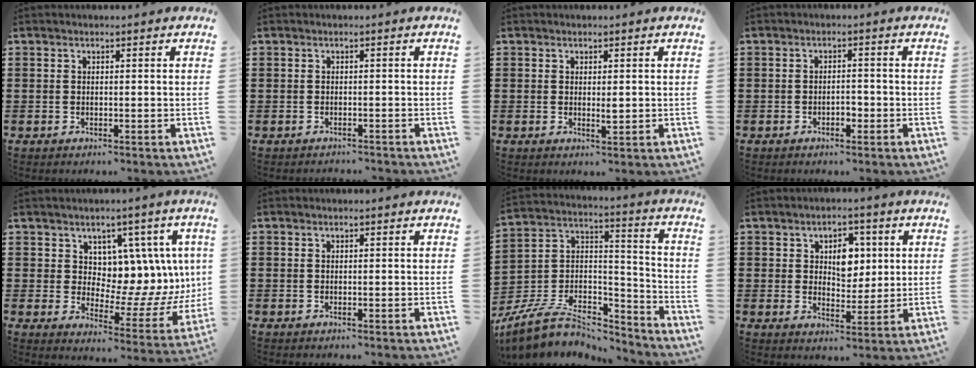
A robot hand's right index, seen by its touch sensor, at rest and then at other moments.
{"total": 1.0, "force": [-0.9, 0.3, -0.1], "torque": [-0.002, 0.004, -0.022]}
{"total": 1.5, "force": [0.1, 0.4, 1.4], "torque": [-0.027, 0.000, 0.002]}
{"total": 1.9, "force": [-0.9, 0.8, 1.4], "torque": [-0.029, 0.002, -0.018]}
{"total": 6.4, "force": [3.6, 4.6, 2.7], "torque": [-0.062, -0.056, 0.060]}
{"total": 0.0}
{"total": 8.7, "force": [-6.4, 4.1, 4.1], "torque": [-0.100, 0.007, -0.125]}
{"total": 5.4, "force": [1.8, 3.8, 3.4], "torque": [-0.057, 0.006, 0.023]}